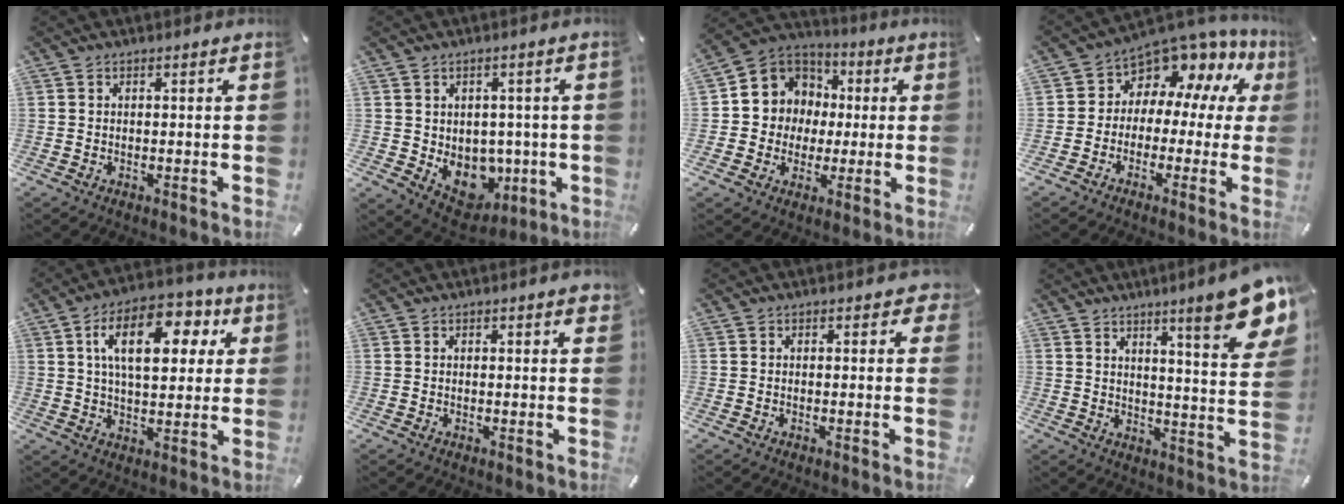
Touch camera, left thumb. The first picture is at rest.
{"total": 9.4, "force": [-0.8, 8.3, 4.3], "torque": [-0.045, -0.023, -0.003]}
{"total": 9.8, "force": [0.2, 9.7, 0.9], "torque": [-0.027, -0.008, 0.012]}
{"total": 8.5, "force": [6.9, 4.5, 1.9], "torque": [-0.043, -0.080, 0.123]}
{"total": 16.0, "force": [5.8, 9.1, 11.8], "torque": [-0.177, -0.004, 0.096]}
{"total": 0.8, "force": [0.4, 0.3, 0.6], "torque": [-0.004, -0.001, 0.006]}
{"total": 1.7, "force": [0.3, 1.1, 1.2], "torque": [-0.003, -0.005, 0.001]}
{"total": 14.8, "force": [9.2, 2.3, 11.4], "torque": [-0.164, -0.066, 0.144]}